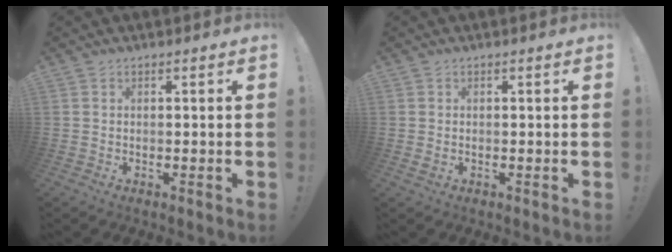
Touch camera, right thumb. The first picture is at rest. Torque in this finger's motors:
{"motor_torque": [-0.01, 0.14, 0.55, 0.10, -0.03]}